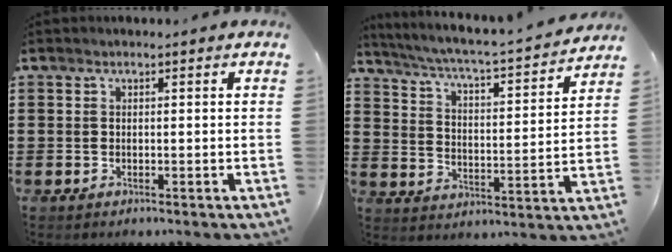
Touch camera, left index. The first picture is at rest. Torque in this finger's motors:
{"motor_torque": [1.04, -1.09, 0.25, 0.08]}